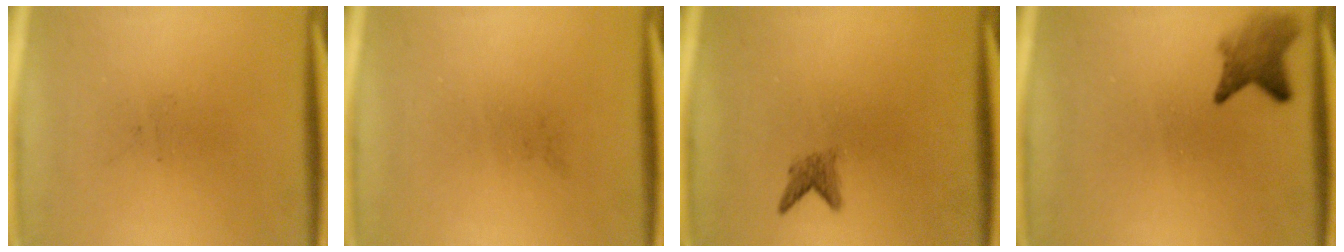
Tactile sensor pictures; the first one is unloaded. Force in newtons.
{"total": 0.0}
{"total": 1.7}
{"total": 3.4}